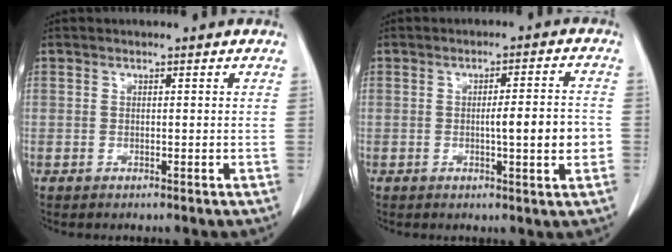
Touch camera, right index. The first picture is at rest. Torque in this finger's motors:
{"motor_torque": [0.80, -0.15, 0.50, 0.10]}